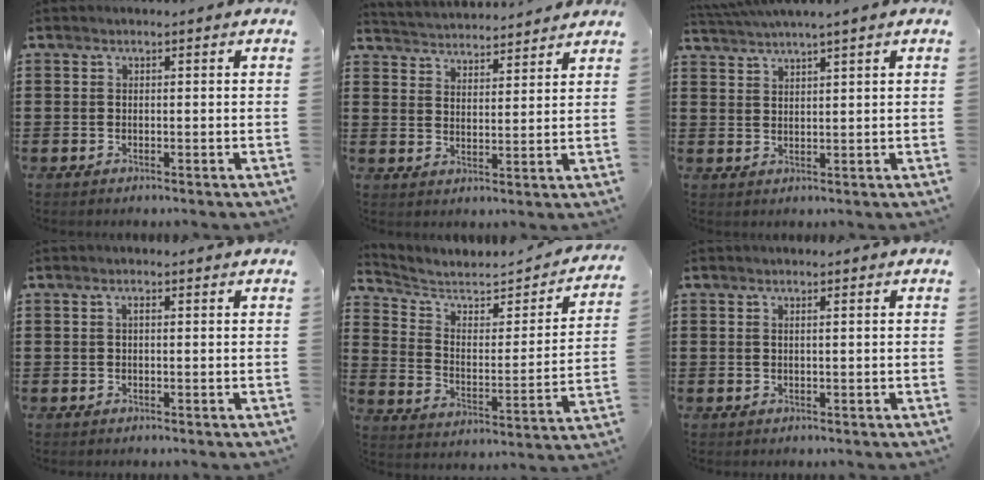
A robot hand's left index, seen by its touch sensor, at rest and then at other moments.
{"total": 3.5, "force": [3.4, 0.0, -0.7], "torque": [-0.004, -0.021, 0.058]}
{"total": 2.8, "force": [2.6, -0.7, 0.7], "torque": [-0.023, -0.003, 0.047]}
{"total": 0.6, "force": [0.2, 0.2, 0.6], "torque": [-0.012, 0.003, 0.003]}
{"total": 4.1, "force": [3.3, 1.6, 1.9], "torque": [-0.059, -0.024, 0.047]}
{"total": 0.7, "force": [0.3, -0.2, 0.7], "torque": [-0.012, -0.004, 0.006]}